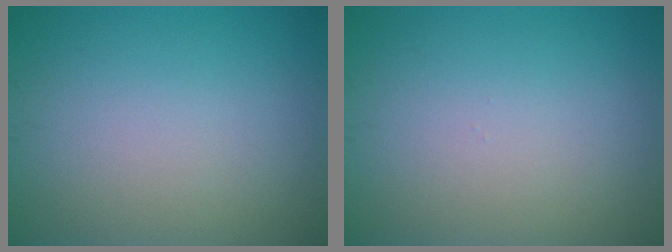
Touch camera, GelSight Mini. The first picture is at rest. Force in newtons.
{"total": 0.0}